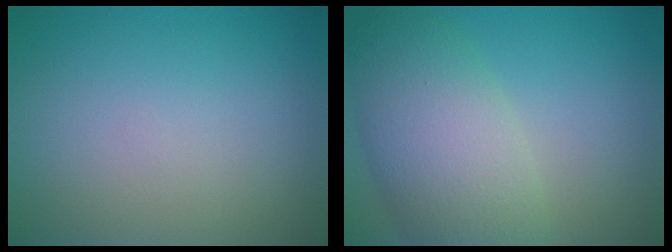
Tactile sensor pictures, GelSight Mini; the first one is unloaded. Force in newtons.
{"total": 7.3, "press": 7.3, "slide": 0.3}